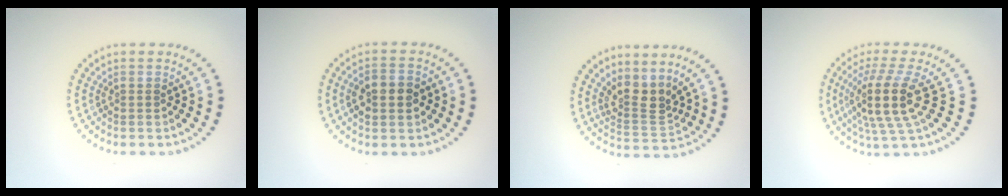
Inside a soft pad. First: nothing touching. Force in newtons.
{"total": 3.5, "press": 3.5, "slide": 0.2}
{"total": 3.0, "press": 2.2, "slide": 2.1}
{"total": 4.9, "press": 3.7, "slide": 3.2}